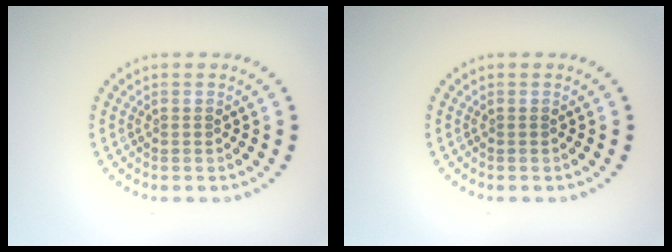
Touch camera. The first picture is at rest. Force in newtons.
{"total": 0.0}